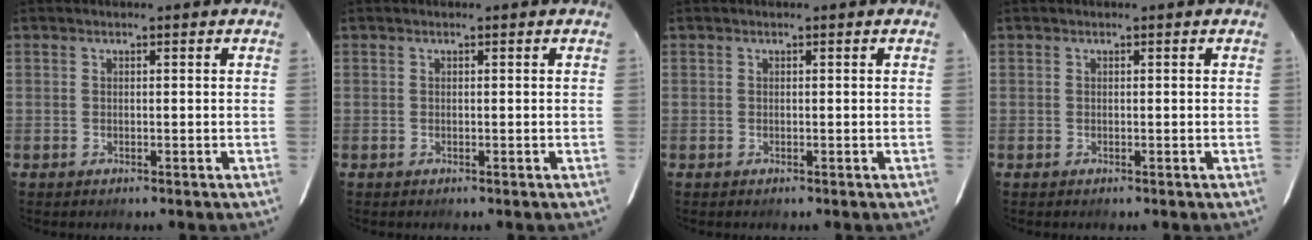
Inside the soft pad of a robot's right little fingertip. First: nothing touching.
{"total": 0.0}
{"total": 0.0}
{"total": 0.0}